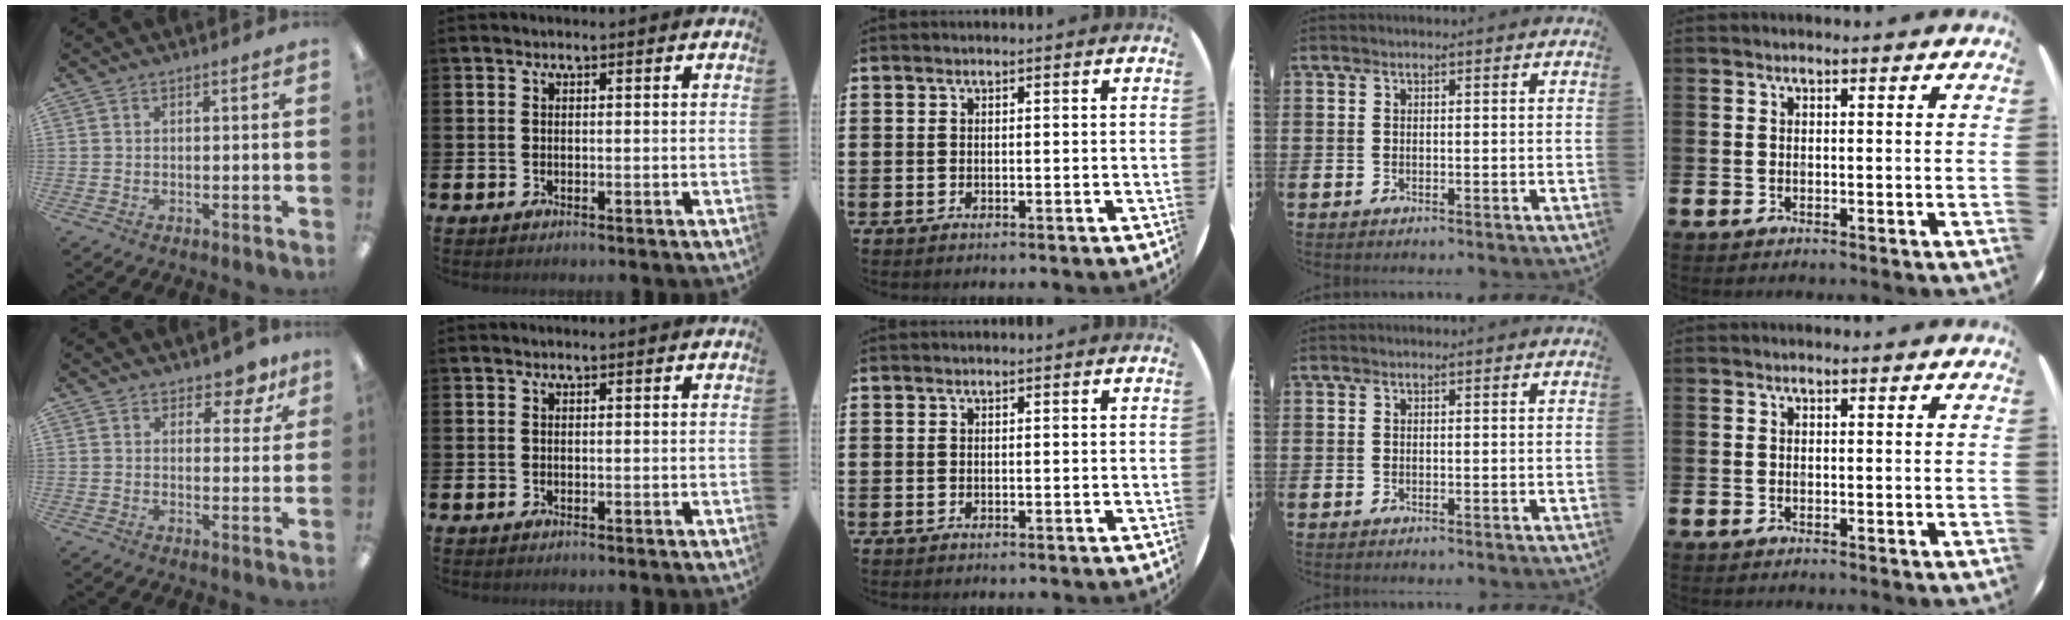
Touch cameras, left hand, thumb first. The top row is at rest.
{"thumb": {"total": 6.0, "force": [4.6, 2.8, 2.6], "torque": [-0.023, -0.027, 0.077]}}